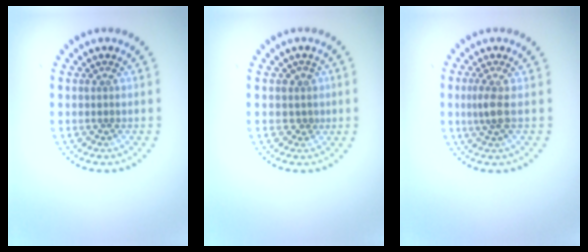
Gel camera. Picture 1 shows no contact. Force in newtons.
{"total": 1.6, "press": 1.2, "slide": 1.1}
{"total": 1.7, "press": 1.4, "slide": 1.0}